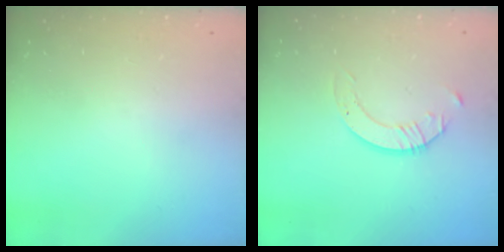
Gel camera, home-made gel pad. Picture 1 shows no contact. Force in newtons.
{"total": 2.0, "press": 2.0, "slide": 0.2}